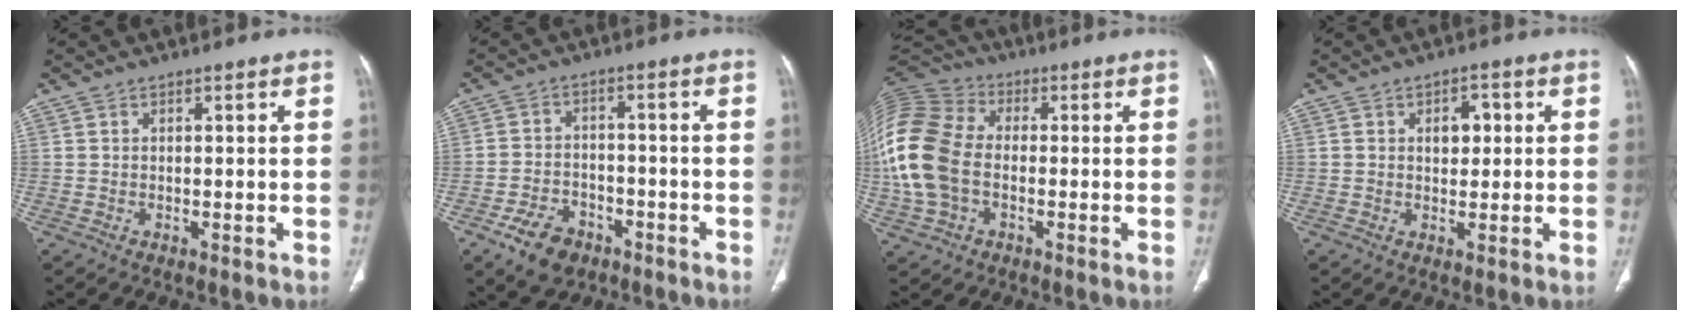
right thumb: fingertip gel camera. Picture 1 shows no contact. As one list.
[{"total": 8.2, "force": [-4.9, 5.4, 3.9], "torque": [-0.055, 0.028, -0.078]}, {"total": 19.2, "force": [-1.9, 13.5, 13.6], "torque": [-0.318, 0.020, -0.038]}, {"total": 4.2, "force": [0.9, 2.8, 2.9], "torque": [-0.022, 0.001, 0.013]}]